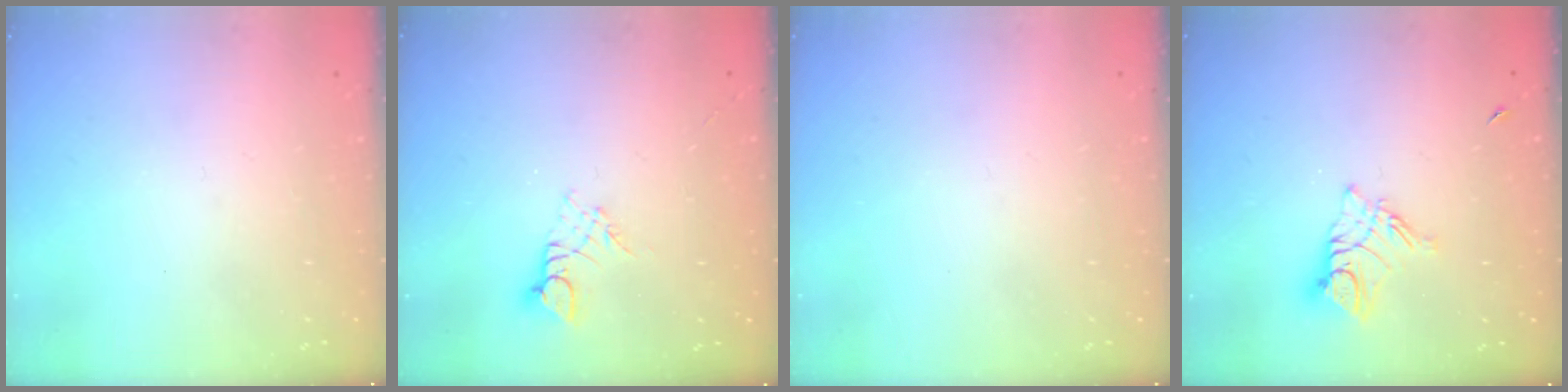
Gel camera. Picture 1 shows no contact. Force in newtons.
{"total": 2.7, "press": 2.7, "slide": 0.3}
{"total": 0.0}
{"total": 9.7, "press": 9.7, "slide": 1.1}